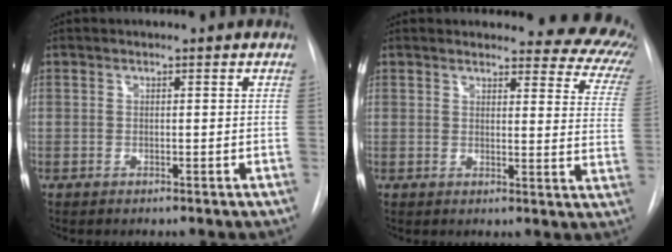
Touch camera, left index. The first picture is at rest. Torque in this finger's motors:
{"motor_torque": [0.99, -1.15, 0.06, -0.03]}